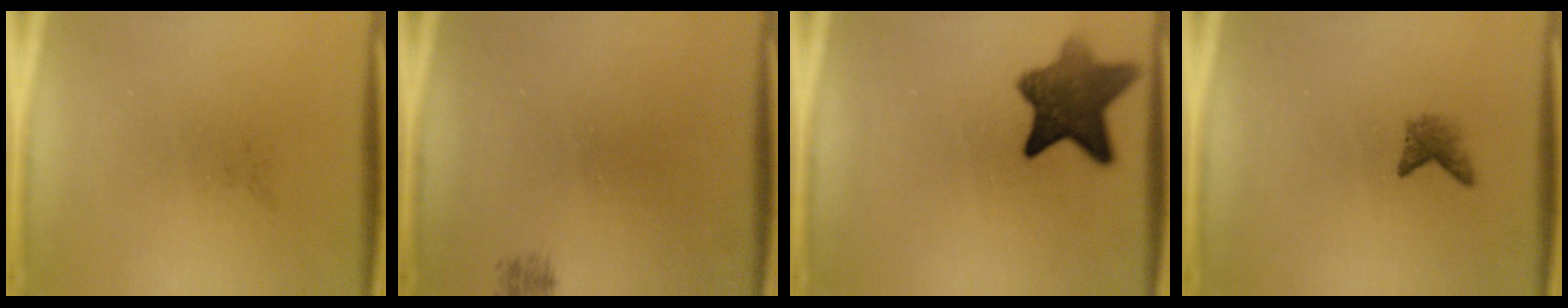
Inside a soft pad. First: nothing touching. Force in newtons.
{"total": 0.7}
{"total": 9.0}
{"total": 1.8}